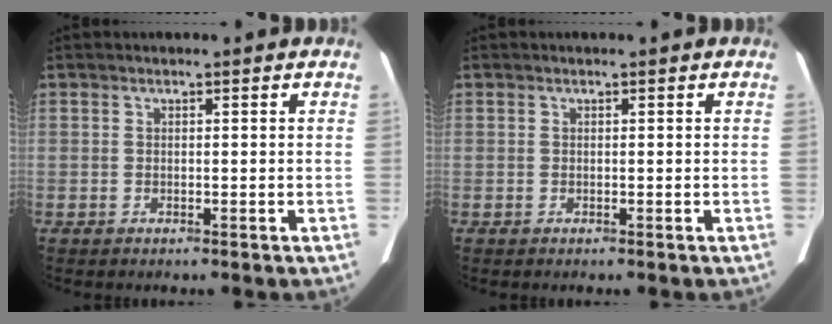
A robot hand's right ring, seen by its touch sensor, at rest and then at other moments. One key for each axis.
{"total": 0.0}